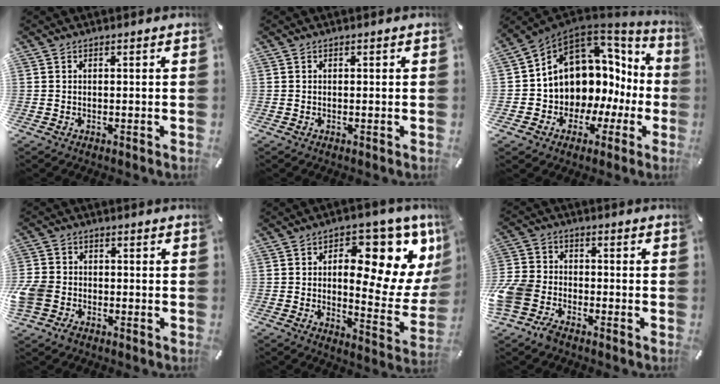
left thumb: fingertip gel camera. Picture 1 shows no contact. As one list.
[{"total": 0.0}, {"total": 11.7, "force": [3.3, 10.3, 4.5], "torque": [-0.079, -0.059, 0.077]}, {"total": 5.8, "force": [-2.4, 4.7, 2.4], "torque": [-0.066, 0.012, -0.045]}, {"total": 16.8, "force": [6.8, 7.3, 13.5], "torque": [-0.158, -0.077, 0.098]}, {"total": 9.0, "force": [-5.8, 5.9, 3.5], "torque": [-0.083, 0.035, -0.113]}]